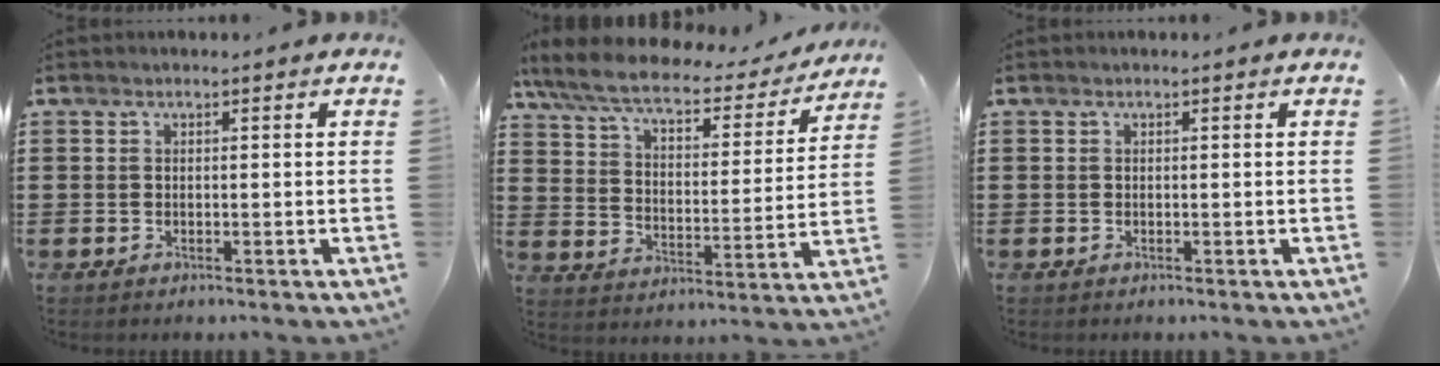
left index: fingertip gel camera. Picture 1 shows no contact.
{"total": 7.4, "force": [5.9, 1.5, 4.2], "torque": [-0.105, -0.034, 0.100]}
{"total": 0.0}